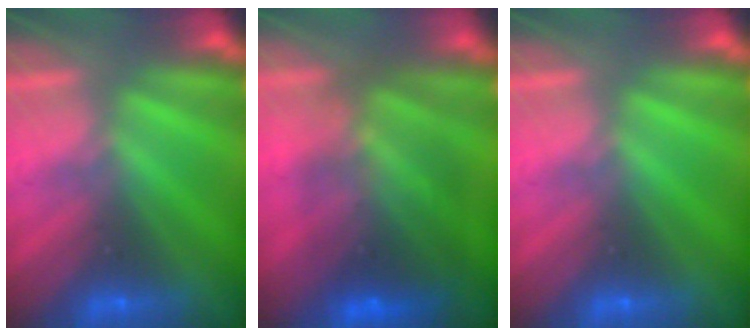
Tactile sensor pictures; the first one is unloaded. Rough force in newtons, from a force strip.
{"total": 6.9}
{"total": 0.0}